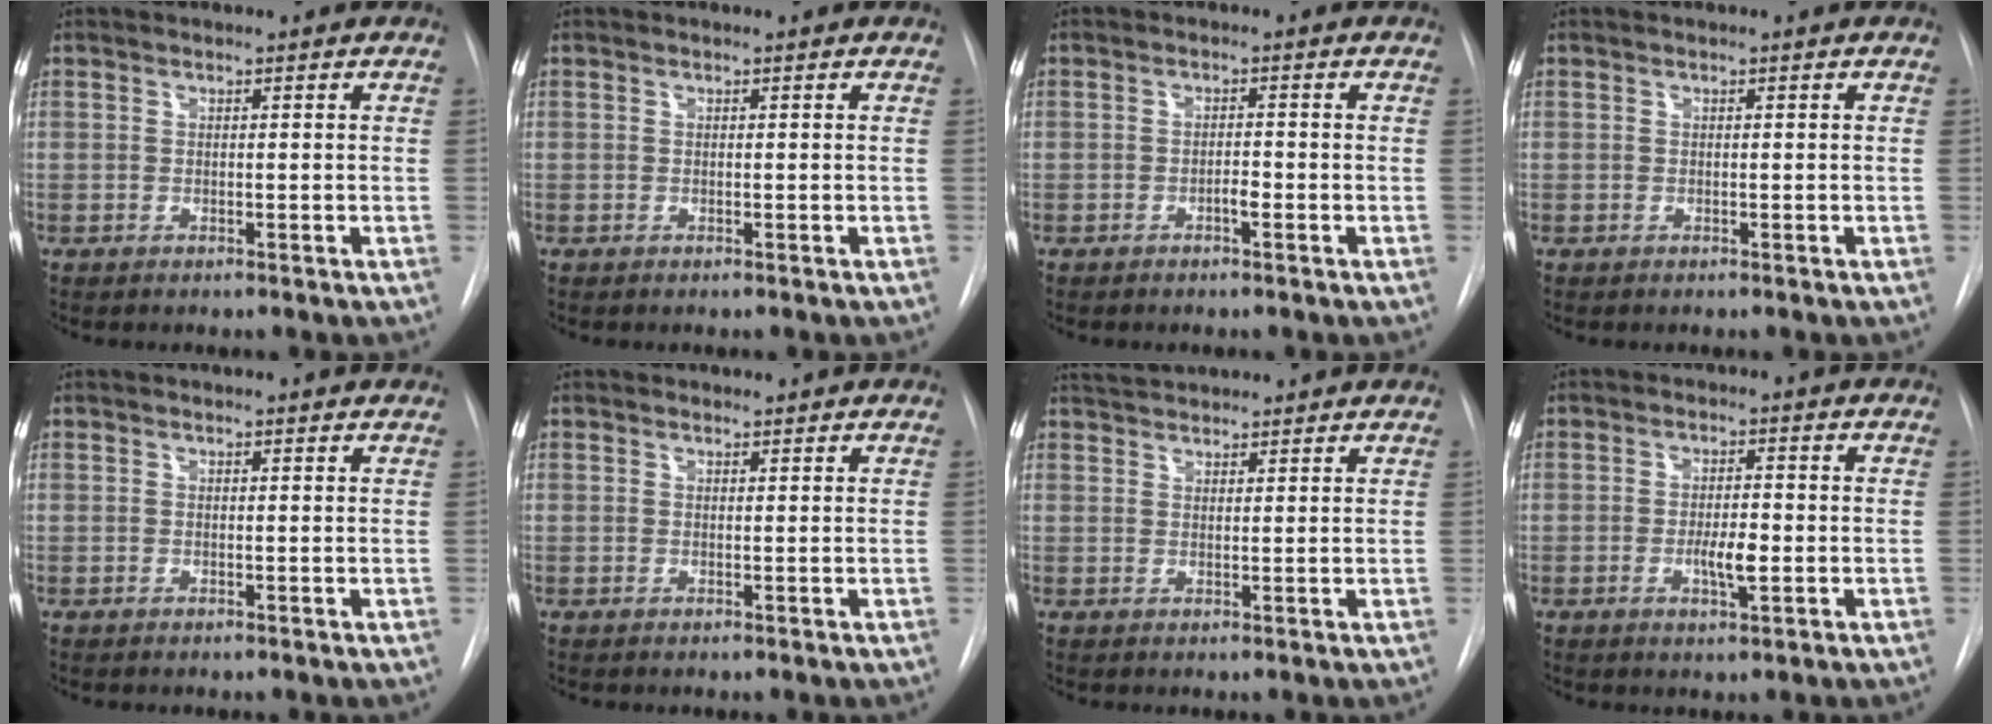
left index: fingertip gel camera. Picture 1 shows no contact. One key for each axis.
{"total": 0.0}
{"total": 1.3, "fx": -0.7, "fy": 0.3, "fz": 1.1, "tx": -0.017, "ty": 0.002, "tz": -0.013}
{"total": 0.0}
{"total": 2.4, "fx": 2.3, "fy": 0.5, "fz": 0.3, "tx": -0.012, "ty": 0.007, "tz": 0.018}
{"total": 0.8, "fx": 0.7, "fy": 0.3, "fz": -0.1, "tx": -0.006, "ty": -0.001, "tz": 0.010}
{"total": 6.4, "fx": 6.0, "fy": 1.2, "fz": 1.7, "tx": -0.029, "ty": 0.039, "tz": 0.093}
{"total": 3.8, "fx": -0.8, "fy": 1.0, "fz": 3.6, "tx": -0.063, "ty": -0.001, "tz": -0.011}